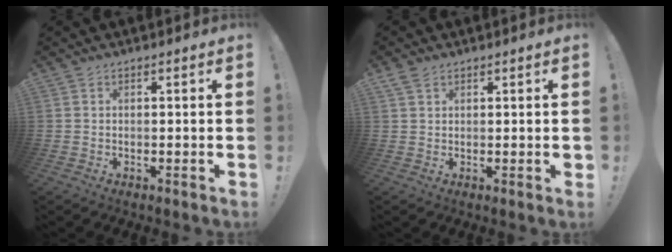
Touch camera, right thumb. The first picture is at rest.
{"total": 2.6, "force": [1.6, 1.2, 1.6], "torque": [-0.026, -0.004, 0.031]}